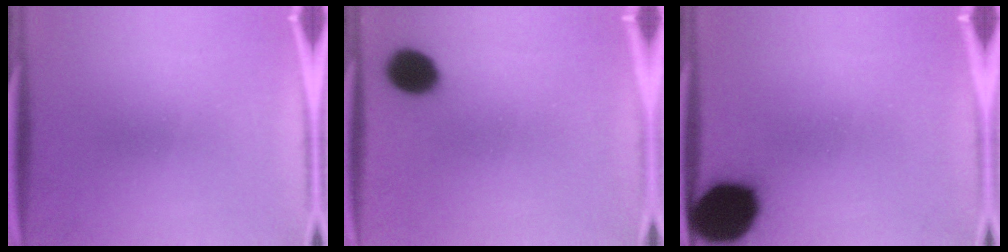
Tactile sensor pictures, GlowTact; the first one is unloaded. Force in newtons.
{"total": 8.6}
{"total": 17.4}